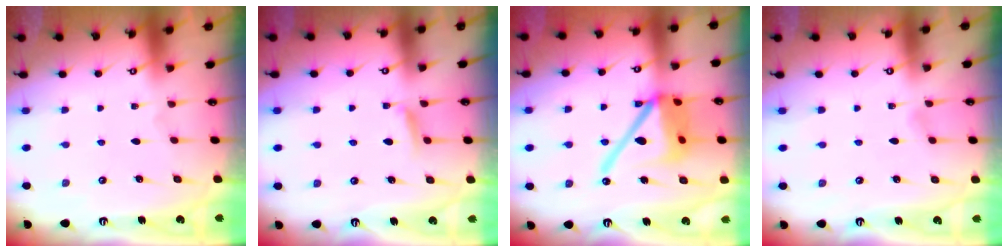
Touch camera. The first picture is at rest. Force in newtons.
{"total": 5.0, "press": 4.9, "slide": 0.8}
{"total": 16.7, "press": 16.6, "slide": 2.0}
{"total": 0.9, "press": 0.9, "slide": 0.1}